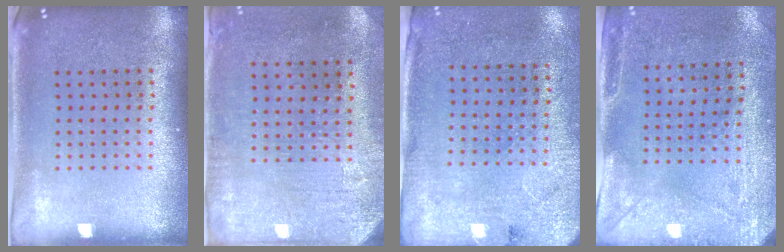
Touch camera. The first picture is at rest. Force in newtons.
{"total": 3.1, "press": 2.4, "slide": 1.9}
{"total": 2.7, "press": 2.2, "slide": 1.6}
{"total": 2.9, "press": 2.3, "slide": 1.8}